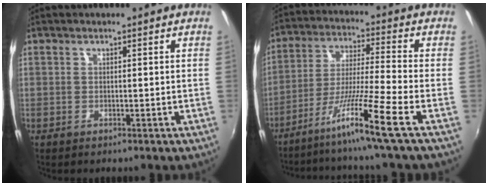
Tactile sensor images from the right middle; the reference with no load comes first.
{"total": 11.2, "force": [-7.6, -3.4, 7.4], "torque": [-0.150, -0.011, -0.134]}